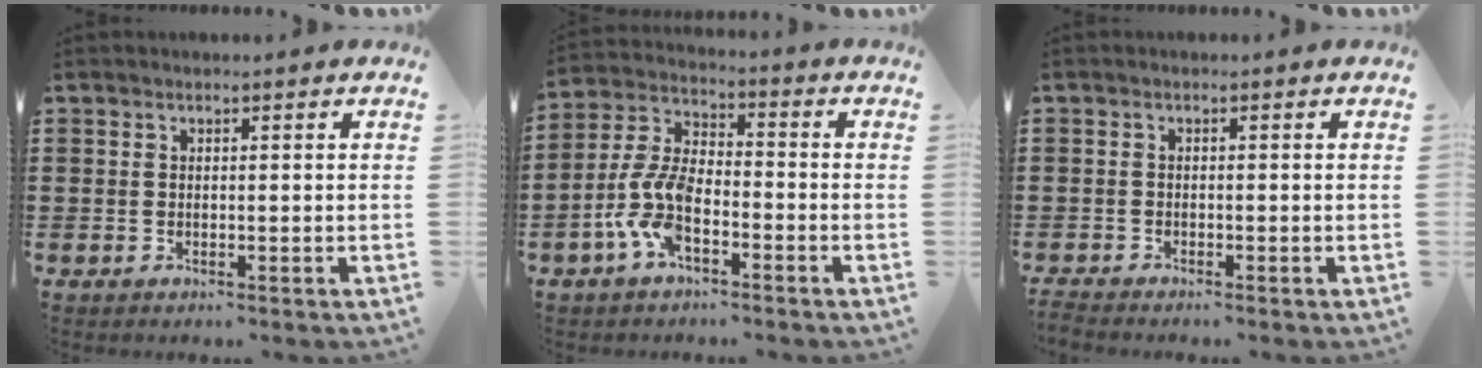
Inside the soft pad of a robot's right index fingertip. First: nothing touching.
{"total": 8.7, "force": [-3.8, 3.9, 6.8], "torque": [-0.174, -0.007, -0.078]}
{"total": 1.2, "force": [-1.2, -0.1, 0.0], "torque": [-0.001, 0.000, -0.025]}